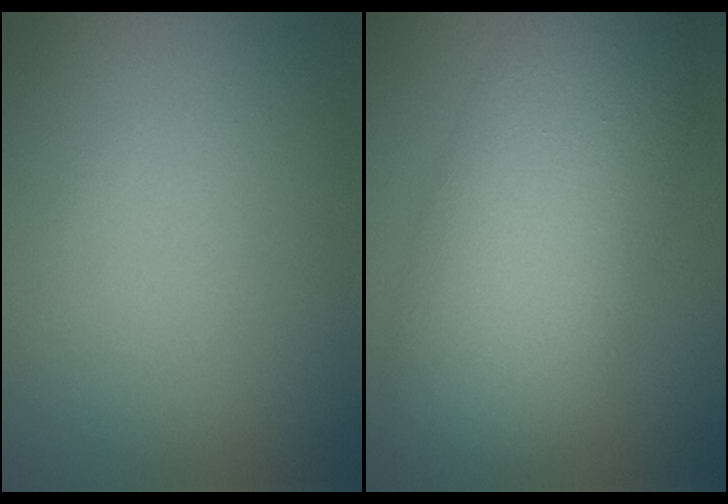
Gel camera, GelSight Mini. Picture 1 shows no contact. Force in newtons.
{"total": 9.7, "press": 9.7, "slide": 0.3}